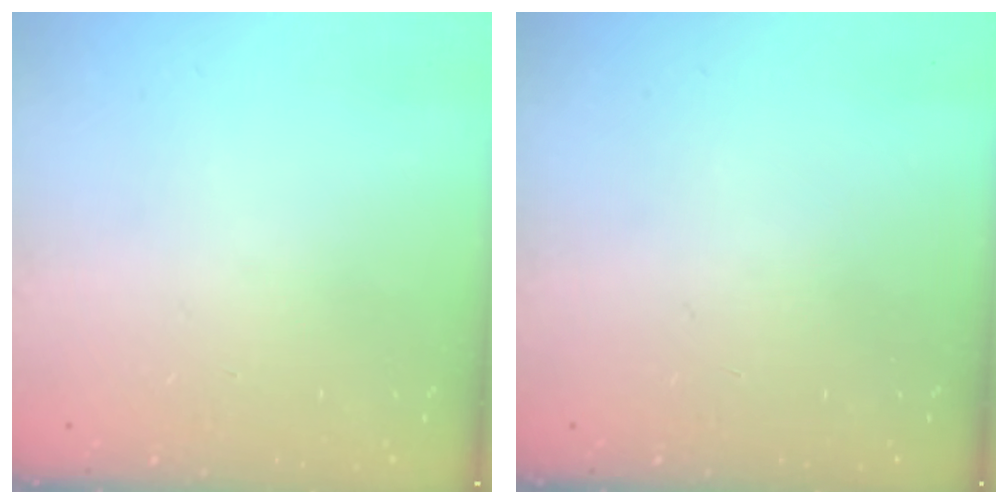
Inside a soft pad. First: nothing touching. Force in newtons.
{"total": 0.0}